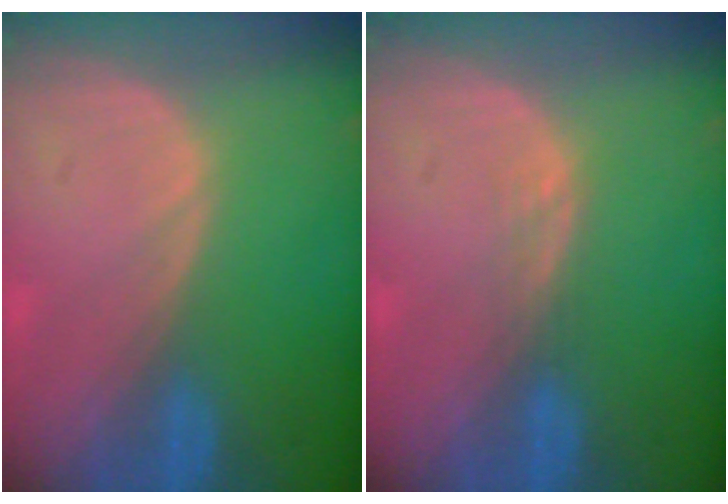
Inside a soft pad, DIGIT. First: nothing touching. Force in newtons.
{"total": 1.1, "press": 1.1, "slide": 0.1}